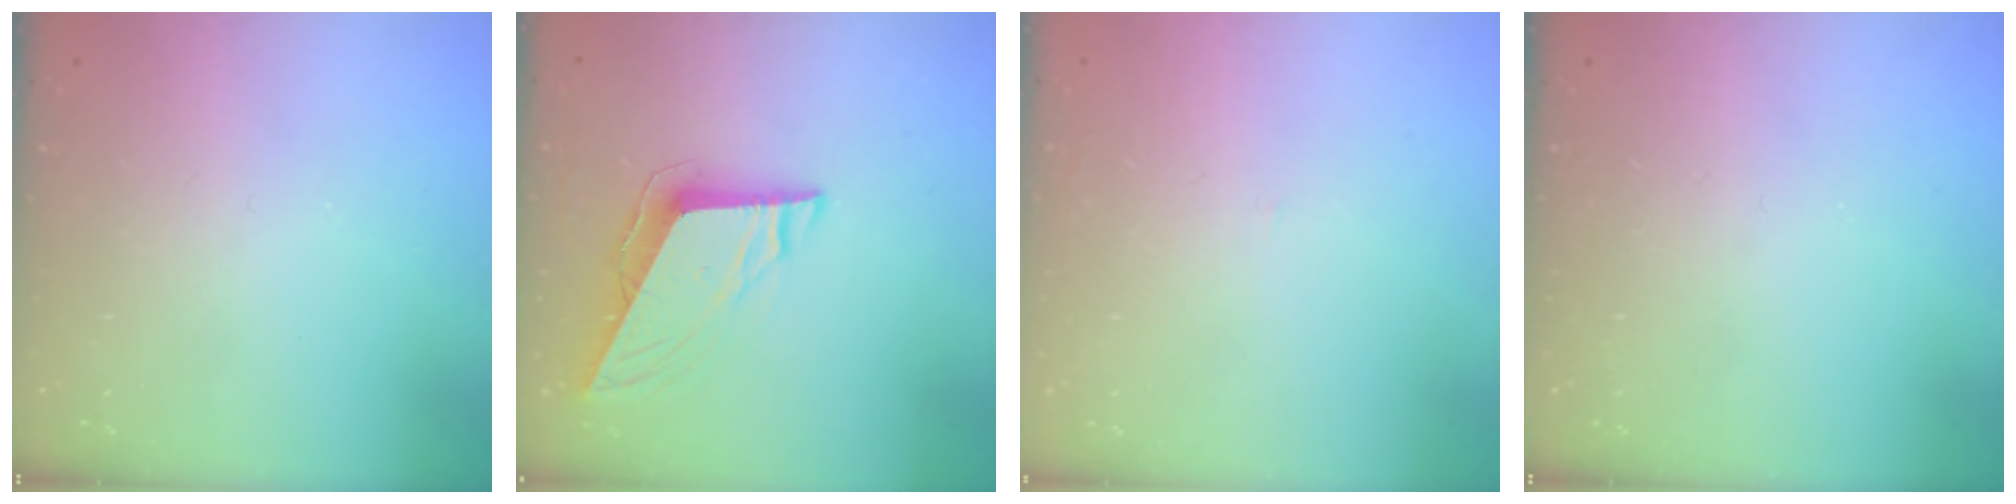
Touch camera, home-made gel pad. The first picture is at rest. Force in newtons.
{"total": 8.9, "press": 8.8, "slide": 1.2}
{"total": 0.9, "press": 0.9, "slide": 0.1}
{"total": 0.0}